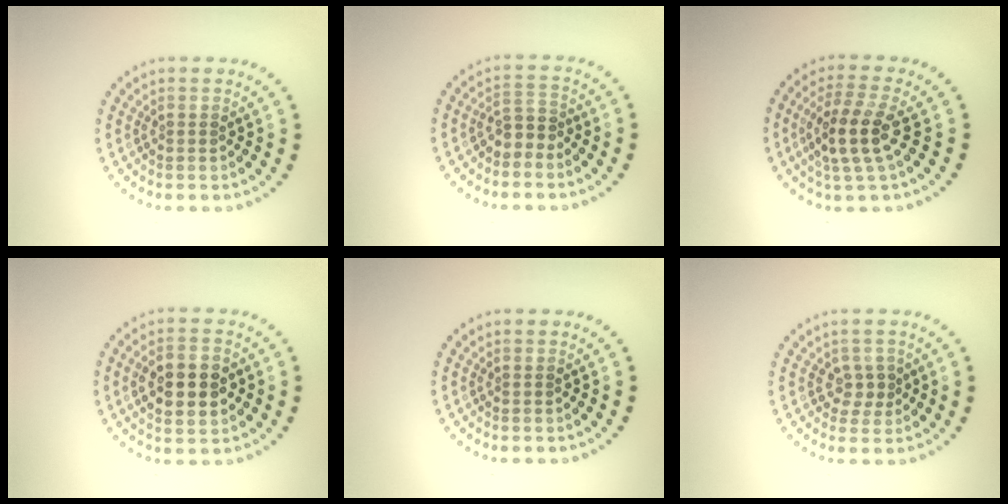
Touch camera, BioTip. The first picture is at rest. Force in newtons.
{"total": 1.8, "press": 1.5, "slide": 1.1}
{"total": 4.1, "press": 3.6, "slide": 1.9}
{"total": 5.2, "press": 5.2, "slide": 0.3}
{"total": 0.0}
{"total": 1.7, "press": 1.5, "slide": 0.8}